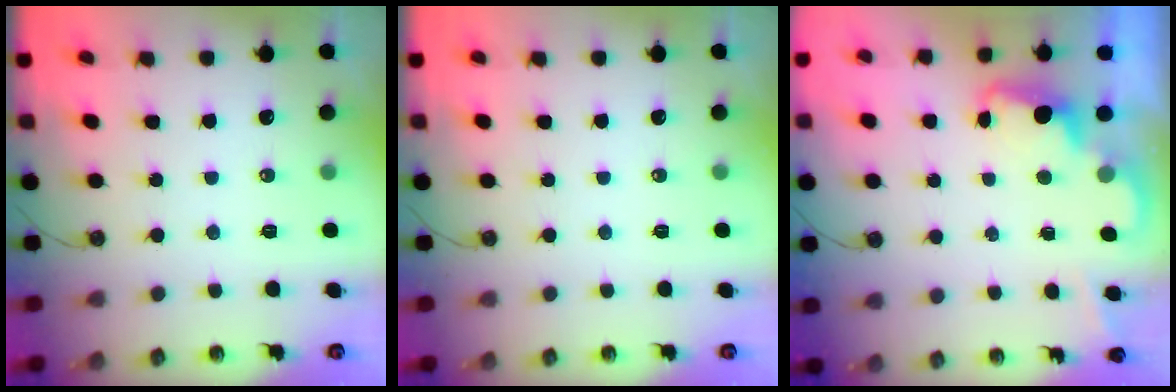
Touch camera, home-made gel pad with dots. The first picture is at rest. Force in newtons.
{"total": 0.0}
{"total": 2.3, "press": 2.2, "slide": 0.5}